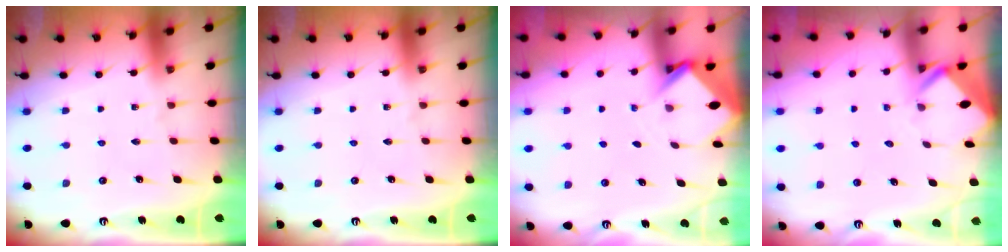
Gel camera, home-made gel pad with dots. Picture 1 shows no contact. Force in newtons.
{"total": 0.0}
{"total": 2.9, "press": 2.9, "slide": 0.2}
{"total": 2.4, "press": 2.4, "slide": 0.1}